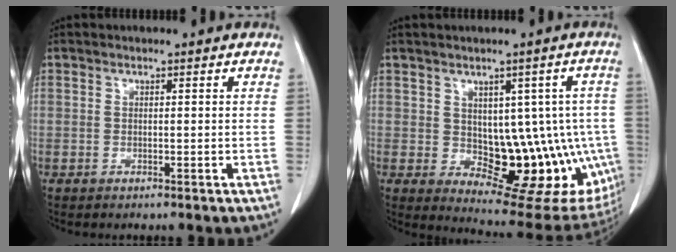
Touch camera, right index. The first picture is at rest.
{"total": 15.7, "force": [-2.2, 8.2, 13.2], "torque": [-0.123, 0.014, -0.003]}